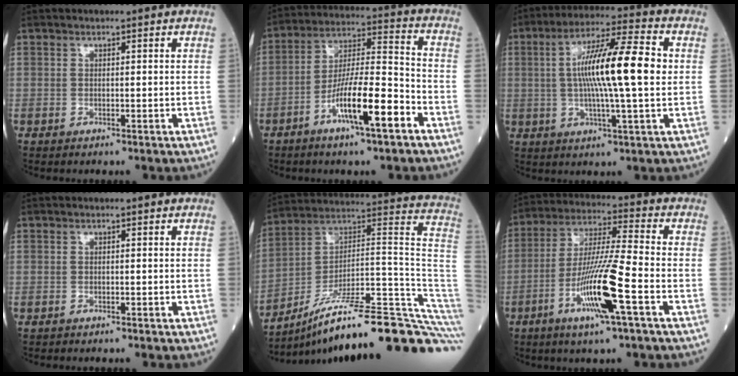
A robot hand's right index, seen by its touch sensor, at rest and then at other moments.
{"total": 12.3, "force": [-6.1, 1.2, 10.6], "torque": [-0.193, 0.000, -0.110]}
{"total": 13.8, "force": [1.1, 0.8, 13.8], "torque": [-0.241, 0.014, 0.012]}
{"total": 1.5, "force": [-1.3, 0.2, 0.6], "torque": [-0.012, -0.002, -0.017]}
{"total": 27.6, "force": [-21.1, 1.1, 17.8], "torque": [-0.144, 0.041, -0.322]}
{"total": 12.6, "force": [-5.1, -0.3, 11.5], "torque": [-0.226, -0.010, -0.098]}